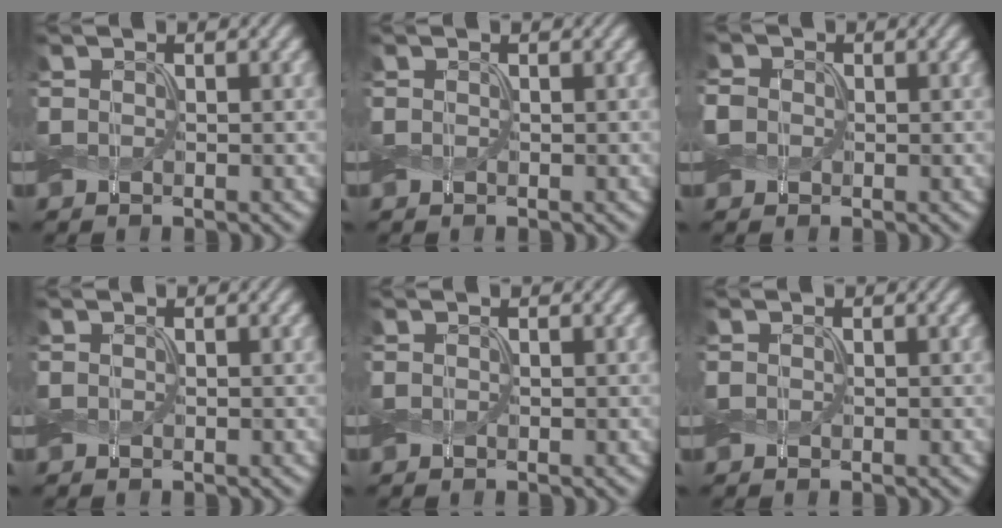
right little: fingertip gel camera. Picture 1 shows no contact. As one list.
[{"total": 0.0}, {"total": 2.0, "force": [0.0, 1.8, 0.8], "torque": [-0.026, 0.003, -0.005]}, {"total": 0.0}, {"total": 0.0}, {"total": 0.0}]